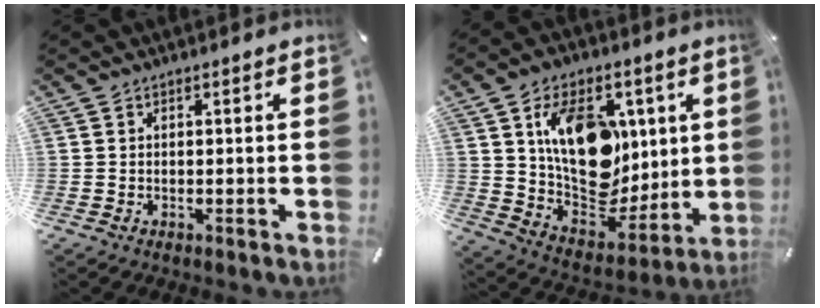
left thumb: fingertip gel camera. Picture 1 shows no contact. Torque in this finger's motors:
{"motor_torque": [2.52, 2.48, 1.56, -1.21, 0.55]}